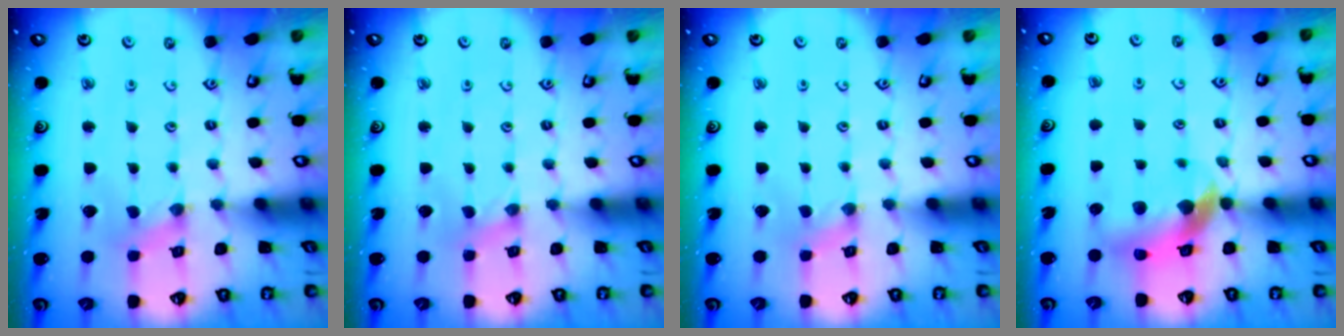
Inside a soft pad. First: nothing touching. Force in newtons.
{"total": 0.0}
{"total": 0.6, "press": 0.6, "slide": 0.2}
{"total": 10.4, "press": 10.3, "slide": 1.5}